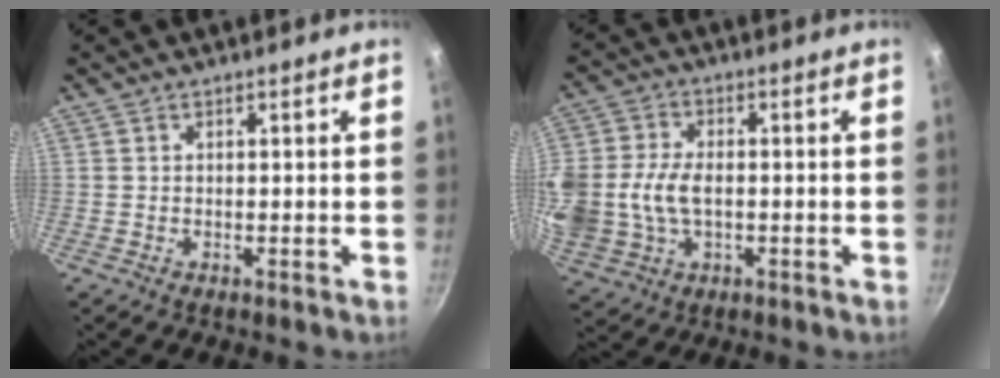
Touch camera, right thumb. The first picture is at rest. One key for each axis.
{"total": 16.6, "fx": -1.0, "fy": 11.9, "fz": 11.4, "tx": -0.268, "ty": 0.020, "tz": -0.015}